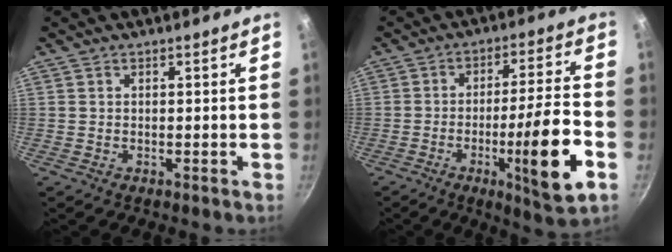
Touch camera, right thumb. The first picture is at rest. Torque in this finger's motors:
{"motor_torque": [3.17, 1.84, 2.06, -0.71, 0.68]}